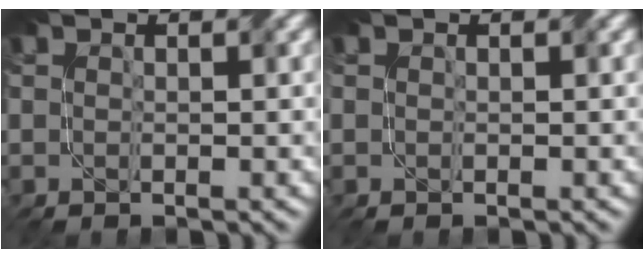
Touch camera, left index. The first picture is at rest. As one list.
[{"total": 0.0}]